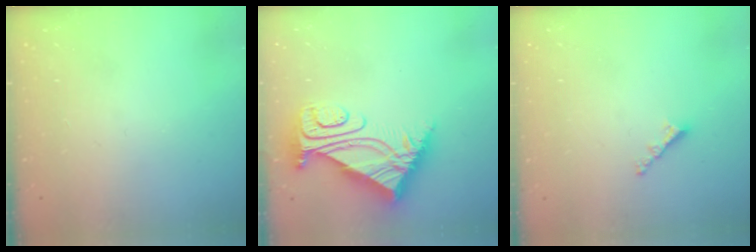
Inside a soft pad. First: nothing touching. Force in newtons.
{"total": 11.1, "press": 11.1, "slide": 1.0}
{"total": 2.9, "press": 2.9, "slide": 0.5}